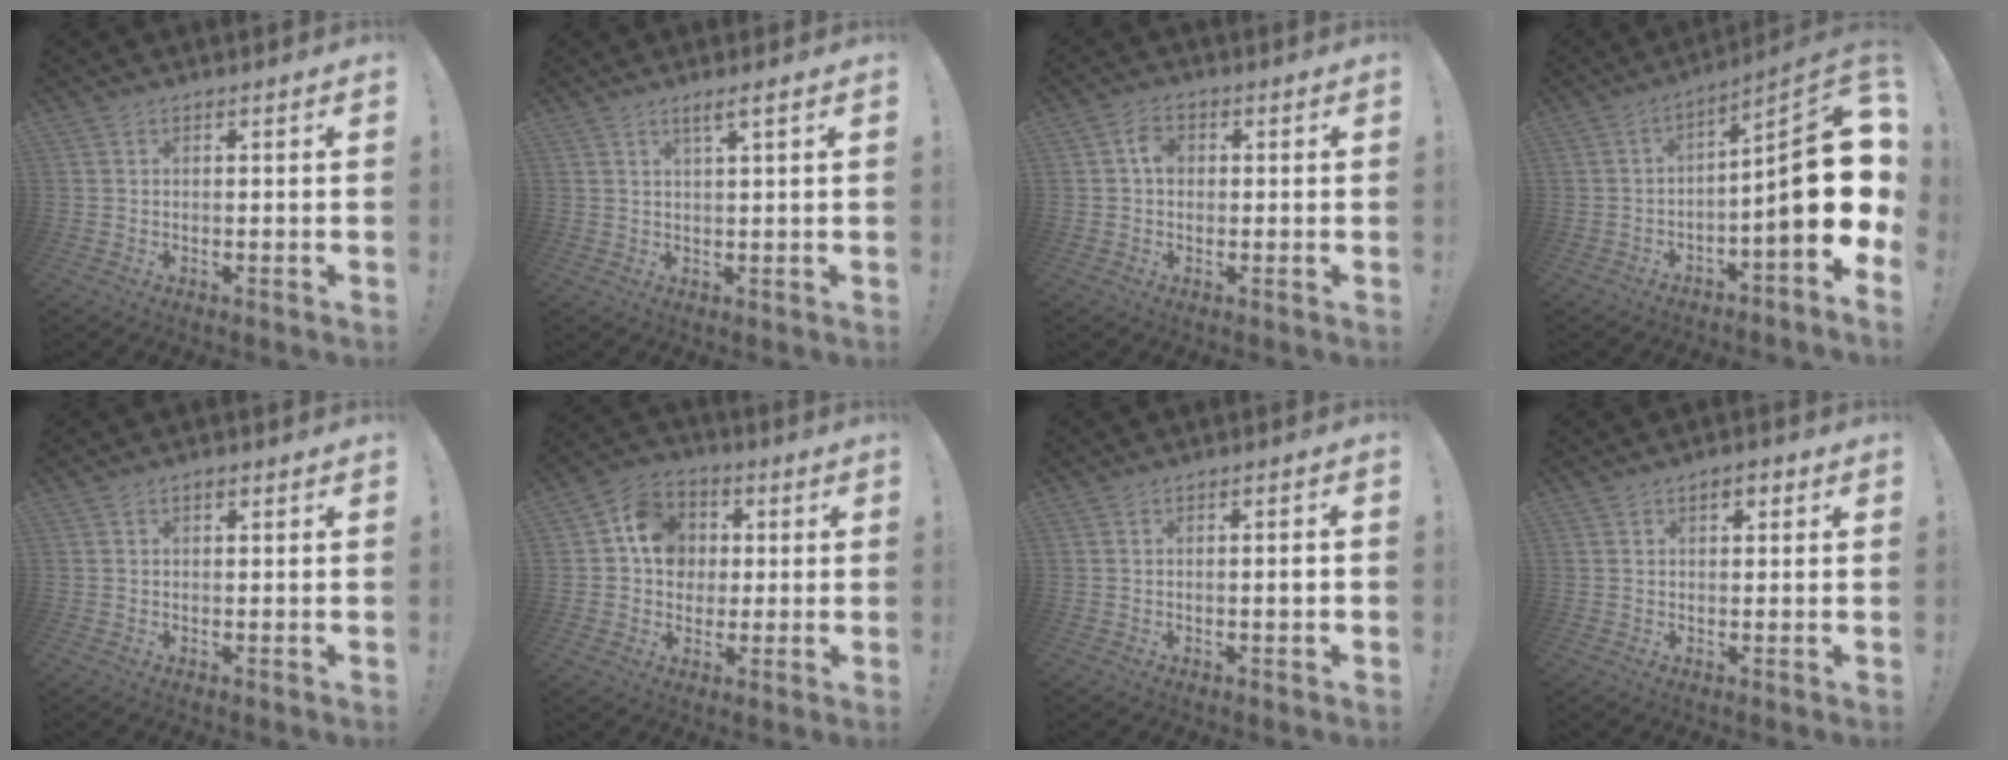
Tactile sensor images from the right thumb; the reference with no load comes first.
{"total": 2.9, "force": [1.7, -0.3, 2.4], "torque": [-0.047, -0.003, 0.026]}
{"total": 4.0, "force": [0.2, 3.0, 2.7], "torque": [-0.040, 0.008, 0.001]}
{"total": 18.2, "force": [-1.3, 3.9, 17.8], "torque": [-0.258, 0.007, -0.020]}
{"total": 0.8, "force": [0.4, 0.4, 0.5], "torque": [-0.010, 0.001, 0.008]}
{"total": 12.3, "force": [1.9, 10.9, 5.4], "torque": [-0.075, 0.010, 0.044]}
{"total": 2.1, "force": [-0.4, -0.1, 2.0], "torque": [-0.036, 0.002, -0.009]}
{"total": 2.3, "force": [0.9, 1.3, 1.6], "torque": [-0.018, -0.001, 0.012]}